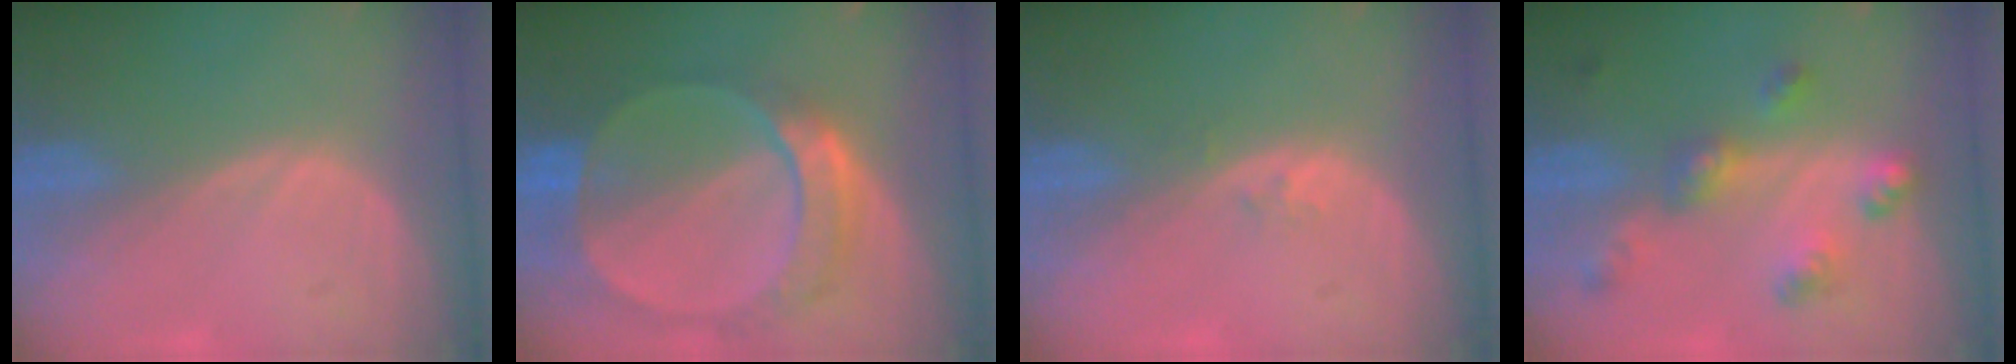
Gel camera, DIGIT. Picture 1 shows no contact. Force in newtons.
{"total": 9.5, "press": 8.2, "slide": 4.8}
{"total": 1.1, "press": 0.8, "slide": 0.7}
{"total": 6.8, "press": 6.0, "slide": 3.2}